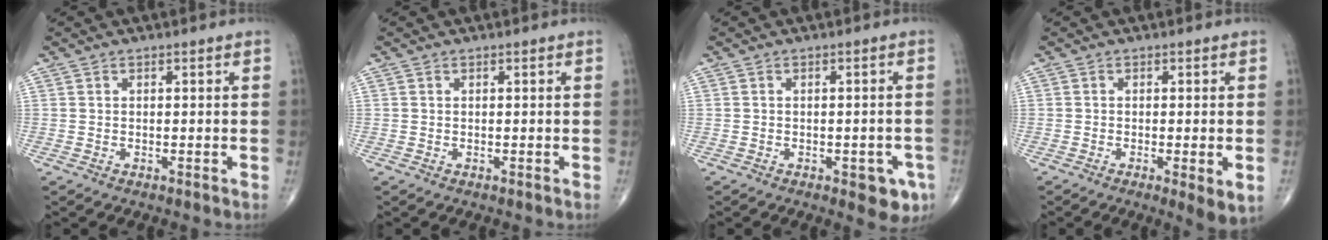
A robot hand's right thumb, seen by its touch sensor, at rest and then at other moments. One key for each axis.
{"total": 0.0}
{"total": 5.5, "fx": -2.5, "fy": 2.5, "fz": 4.2, "tx": -0.026, "ty": 0.005, "tz": -0.025}
{"total": 4.5, "fx": -1.3, "fy": 0.9, "fz": 4.2, "tx": -0.067, "ty": -0.015, "tz": -0.022}